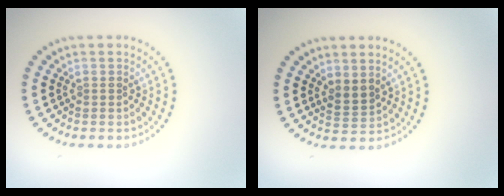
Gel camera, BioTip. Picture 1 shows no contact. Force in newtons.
{"total": 1.6, "press": 1.3, "slide": 0.9}